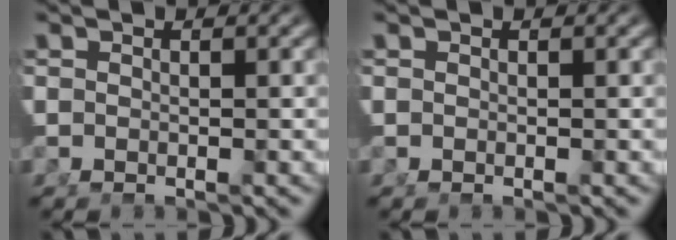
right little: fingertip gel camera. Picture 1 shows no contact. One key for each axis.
{"total": 0.0}